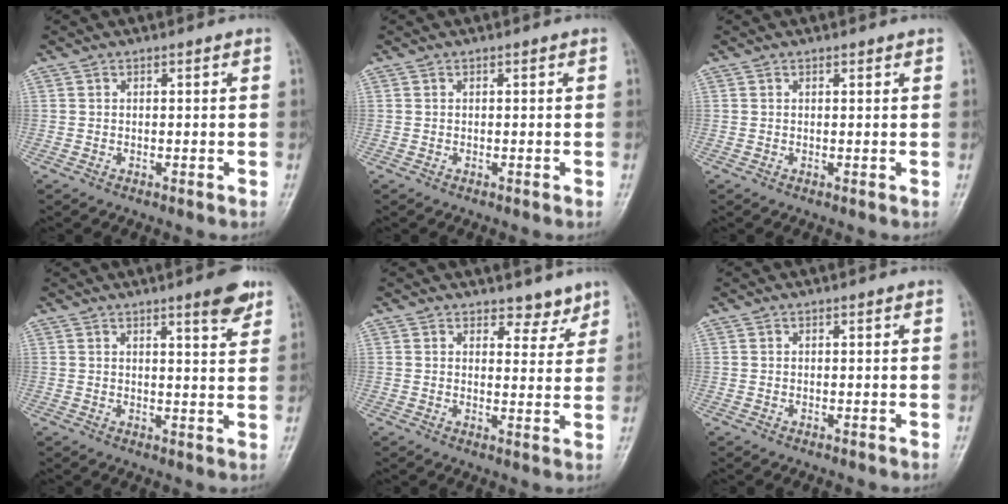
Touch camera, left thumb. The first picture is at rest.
{"total": 0.0}
{"total": 0.6, "force": [0.6, 0.2, 0.3], "torque": [-0.005, -0.002, 0.007]}
{"total": 5.4, "force": [3.6, 1.0, 3.9], "torque": [-0.046, -0.022, 0.046]}
{"total": 4.1, "force": [3.4, 2.0, 1.0], "torque": [0.013, -0.026, 0.045]}
{"total": 0.0}